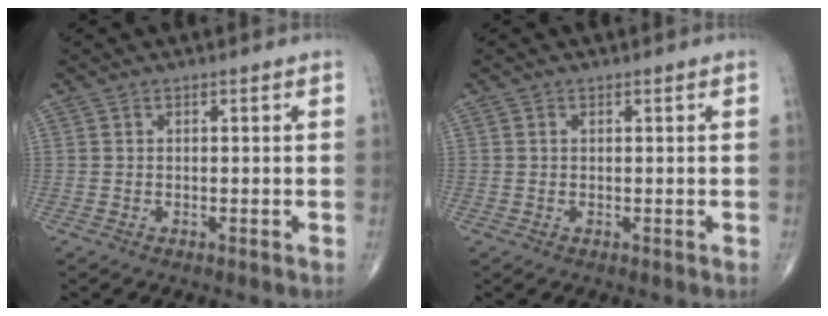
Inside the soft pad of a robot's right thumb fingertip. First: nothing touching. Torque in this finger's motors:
{"motor_torque": [-0.13, -0.07, -0.23, -0.06, -0.06]}